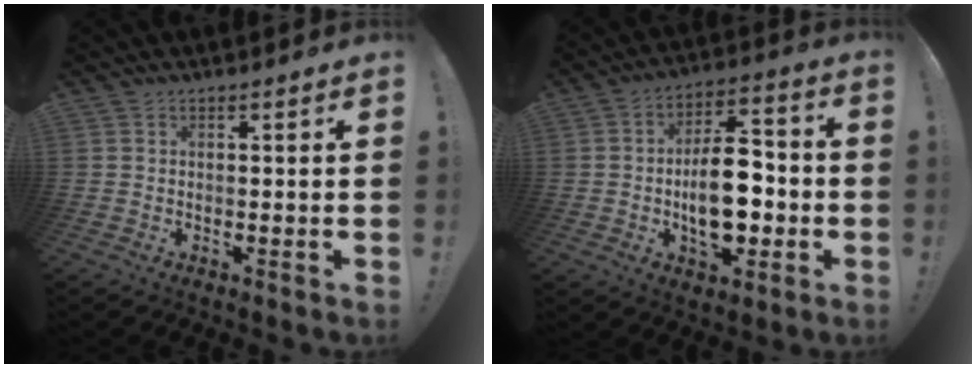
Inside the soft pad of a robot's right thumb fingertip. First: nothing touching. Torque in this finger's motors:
{"motor_torque": [2.60, 2.41, 0.25, -0.04, 0.00]}